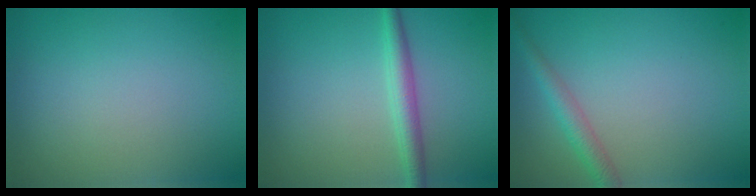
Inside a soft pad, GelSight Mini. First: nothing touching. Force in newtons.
{"total": 2.4, "press": 2.4, "slide": 0.1}
{"total": 2.1, "press": 2.1, "slide": 0.1}